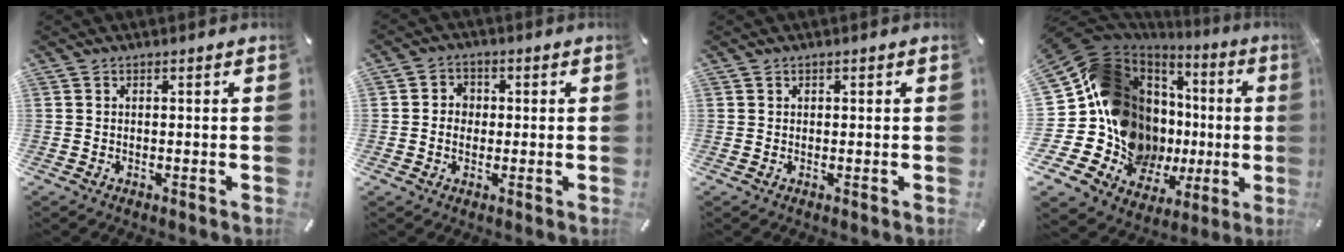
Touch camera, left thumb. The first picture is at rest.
{"total": 4.0, "force": [-0.6, 3.6, 1.6], "torque": [-0.034, 0.014, -0.014]}
{"total": 0.6, "force": [0.2, 0.6, 0.1], "torque": [-0.001, 0.005, 0.003]}
{"total": 22.6, "force": [1.0, 16.0, 16.0], "torque": [-0.275, -0.072, 0.067]}